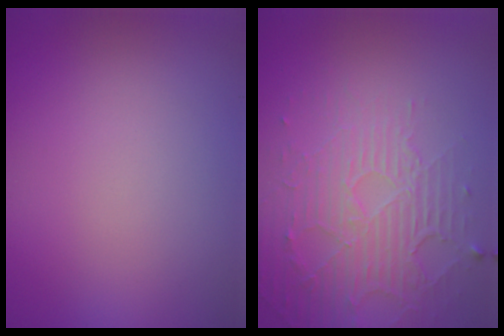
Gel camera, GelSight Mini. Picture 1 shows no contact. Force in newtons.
{"total": 5.7, "press": 3.4, "slide": 4.6}